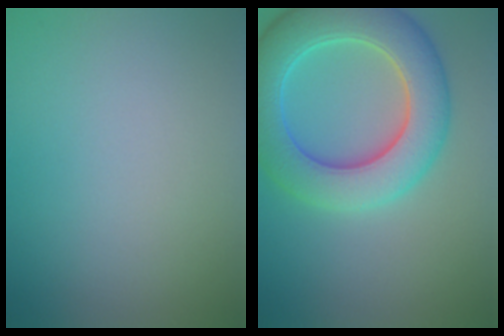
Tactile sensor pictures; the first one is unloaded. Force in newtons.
{"total": 8.4, "press": 8.4, "slide": 0.3}